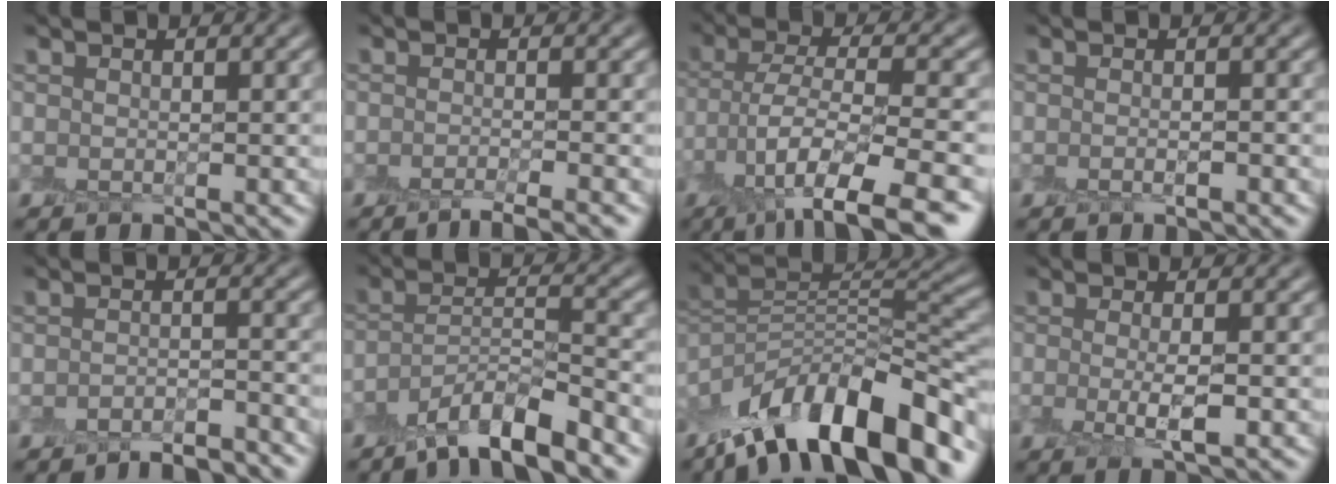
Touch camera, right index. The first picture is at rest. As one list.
[{"total": 3.1, "force": [-2.3, 0.4, 2.1], "torque": [-0.022, 0.000, -0.043]}, {"total": 10.8, "force": [-5.5, 3.3, 8.7], "torque": [-0.152, -0.008, -0.095]}, {"total": 1.3, "force": [-0.4, 0.2, 1.2], "torque": [-0.023, -0.006, -0.012]}, {"total": 3.2, "force": [-2.8, 0.3, 1.5], "torque": [-0.017, 0.004, -0.047]}, {"total": 7.1, "force": [-5.3, 1.4, 4.5], "torque": [-0.073, 0.002, -0.095]}, {"total": 14.0, "force": [-8.7, 4.7, 10.0], "torque": [-0.174, 0.028, -0.159]}, {"total": 2.9, "force": [-0.4, 0.6, 2.8], "torque": [-0.056, -0.008, -0.010]}]